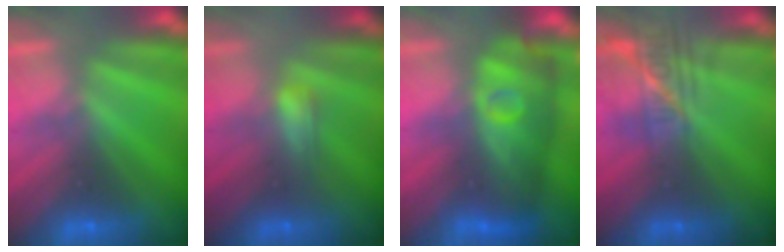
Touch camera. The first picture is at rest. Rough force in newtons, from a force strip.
{"total": 2.1}
{"total": 4.5}
{"total": 2.3}